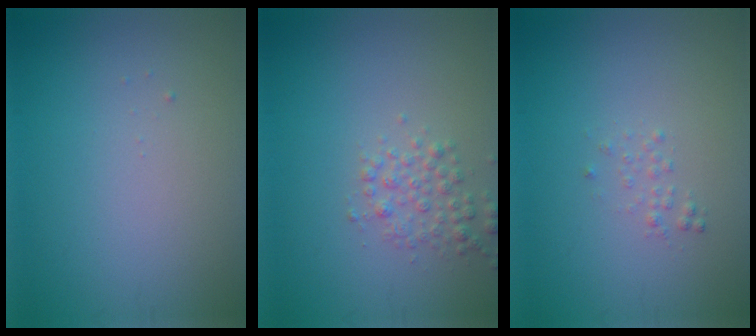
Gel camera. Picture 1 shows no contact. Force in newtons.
{"total": 2.0, "press": 2.0, "slide": 0.1}
{"total": 0.7, "press": 0.7, "slide": 0.1}